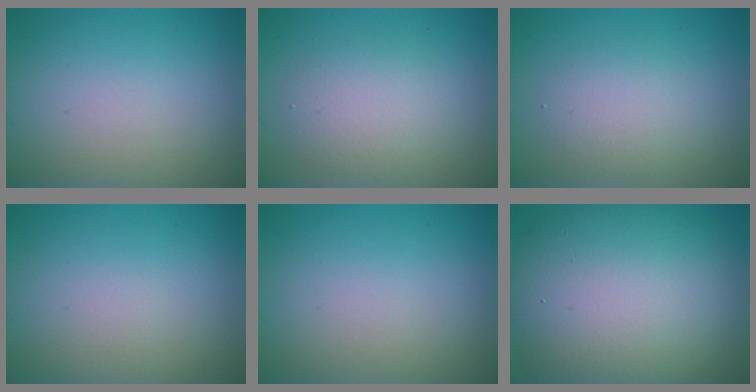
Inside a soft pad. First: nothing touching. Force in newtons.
{"total": 3.4, "press": 3.4, "slide": 0.3}
{"total": 2.6, "press": 2.6, "slide": 0.2}
{"total": 0.0}
{"total": 0.0}
{"total": 13.8, "press": 13.7, "slide": 1.2}